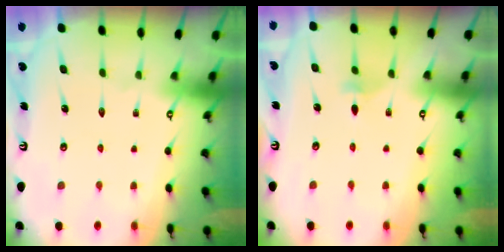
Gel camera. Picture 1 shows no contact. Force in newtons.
{"total": 2.8, "press": 2.7, "slide": 0.7}